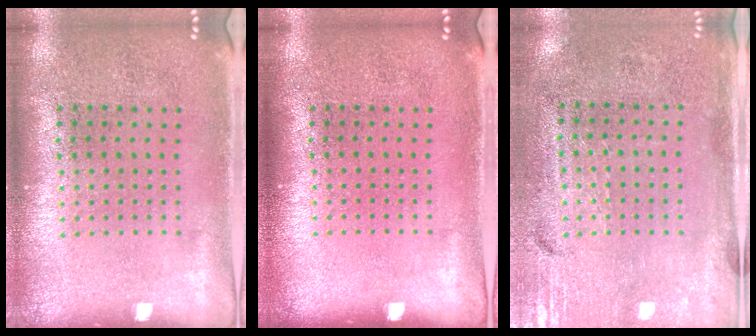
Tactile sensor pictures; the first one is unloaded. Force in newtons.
{"total": 0.0}
{"total": 3.4, "press": 2.9, "slide": 1.7}